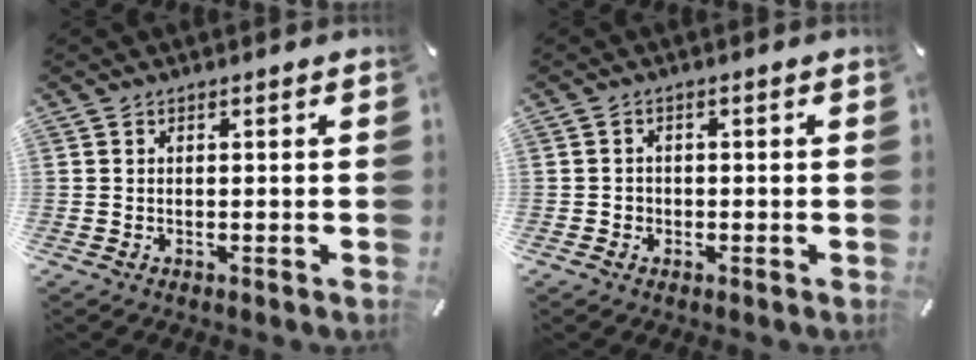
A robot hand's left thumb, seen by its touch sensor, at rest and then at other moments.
{"total": 1.6, "force": [-0.7, 1.5, 0.1], "torque": [-0.003, 0.008, -0.017]}